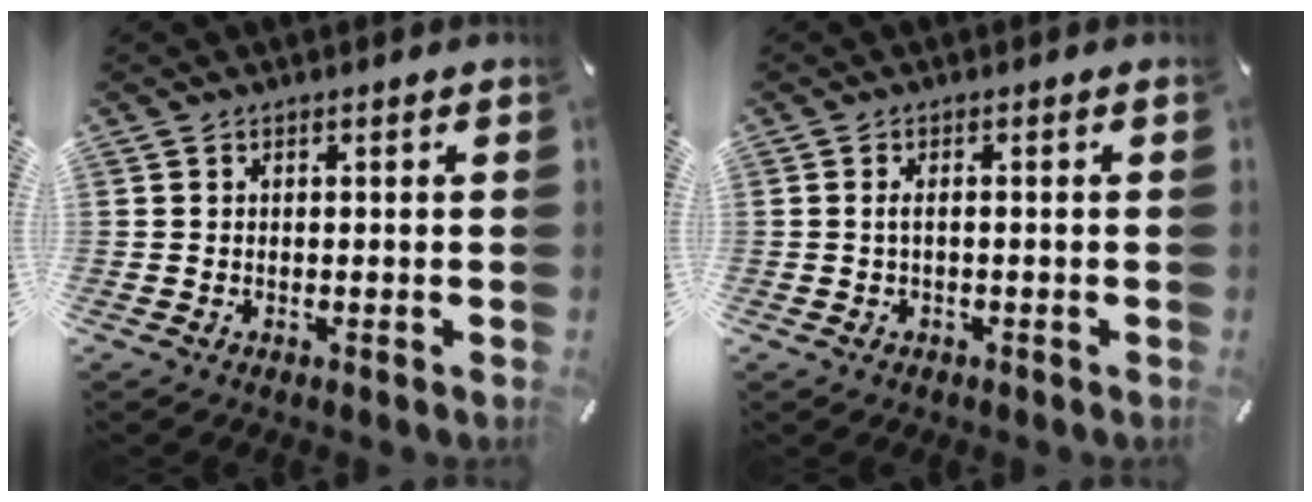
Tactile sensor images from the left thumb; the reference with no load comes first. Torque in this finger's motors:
{"motor_torque": [0.44, 0.10, 0.13, -0.05, 0.07]}